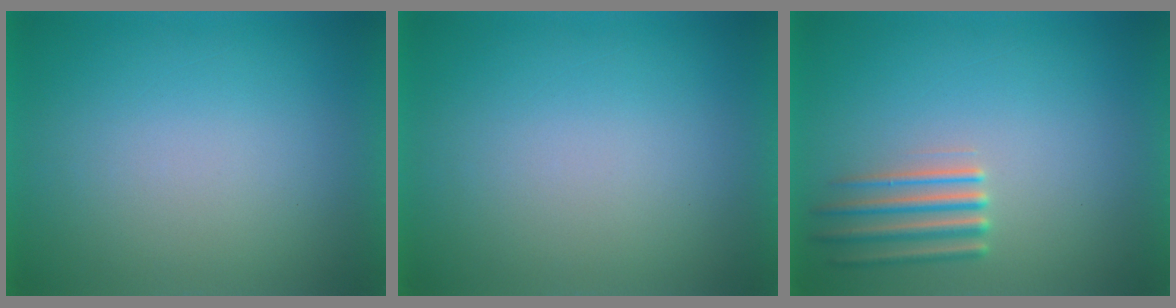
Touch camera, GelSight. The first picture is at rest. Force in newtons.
{"total": 0.0}
{"total": 2.2}